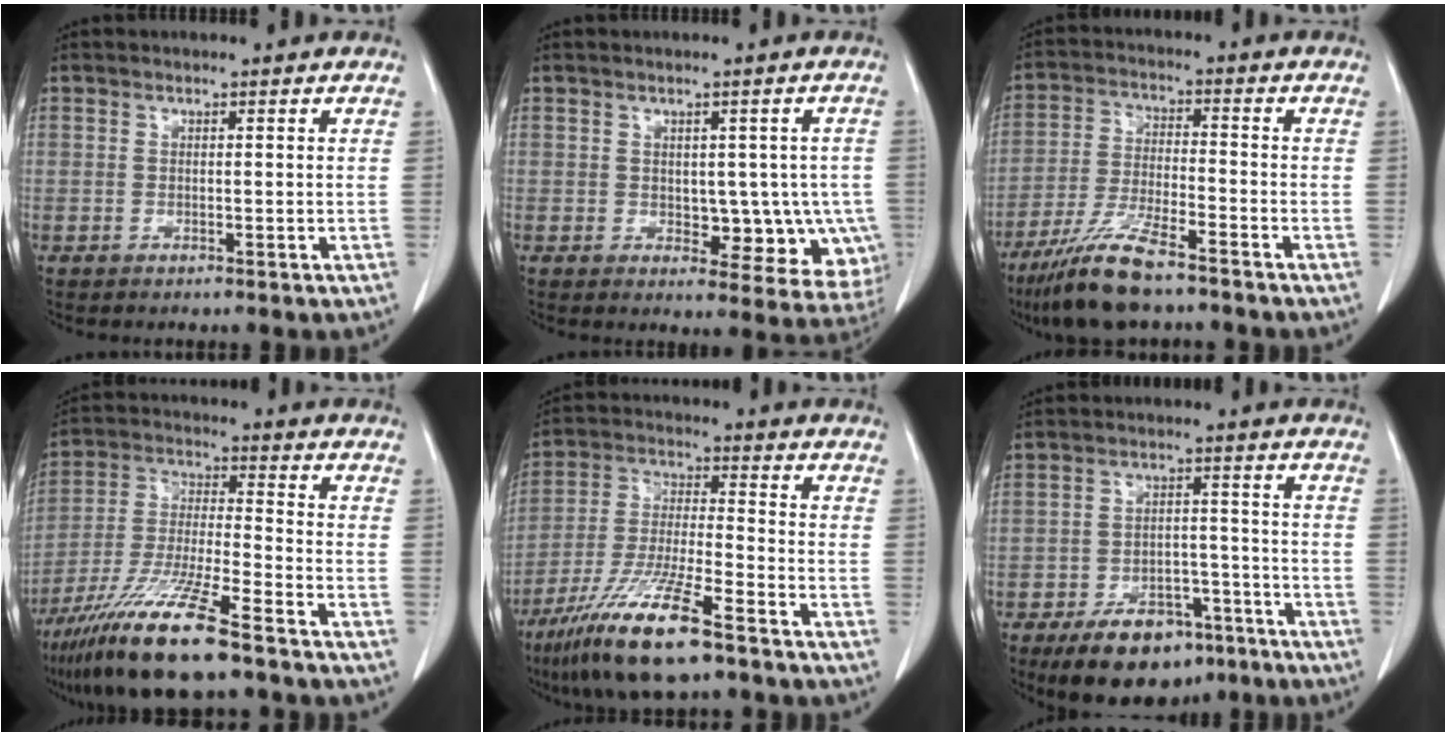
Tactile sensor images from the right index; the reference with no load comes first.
{"total": 9.6, "force": [-1.6, 5.7, 7.5], "torque": [-0.064, 0.011, -0.009]}
{"total": 10.1, "force": [-7.6, 1.1, 6.5], "torque": [-0.131, -0.029, -0.141]}
{"total": 15.1, "force": [-10.5, 0.6, 10.8], "torque": [-0.226, -0.041, -0.196]}
{"total": 14.4, "force": [-9.4, 1.3, 10.8], "torque": [-0.226, -0.037, -0.175]}
{"total": 12.0, "force": [-8.2, 6.2, 6.2], "torque": [-0.088, 0.009, -0.125]}